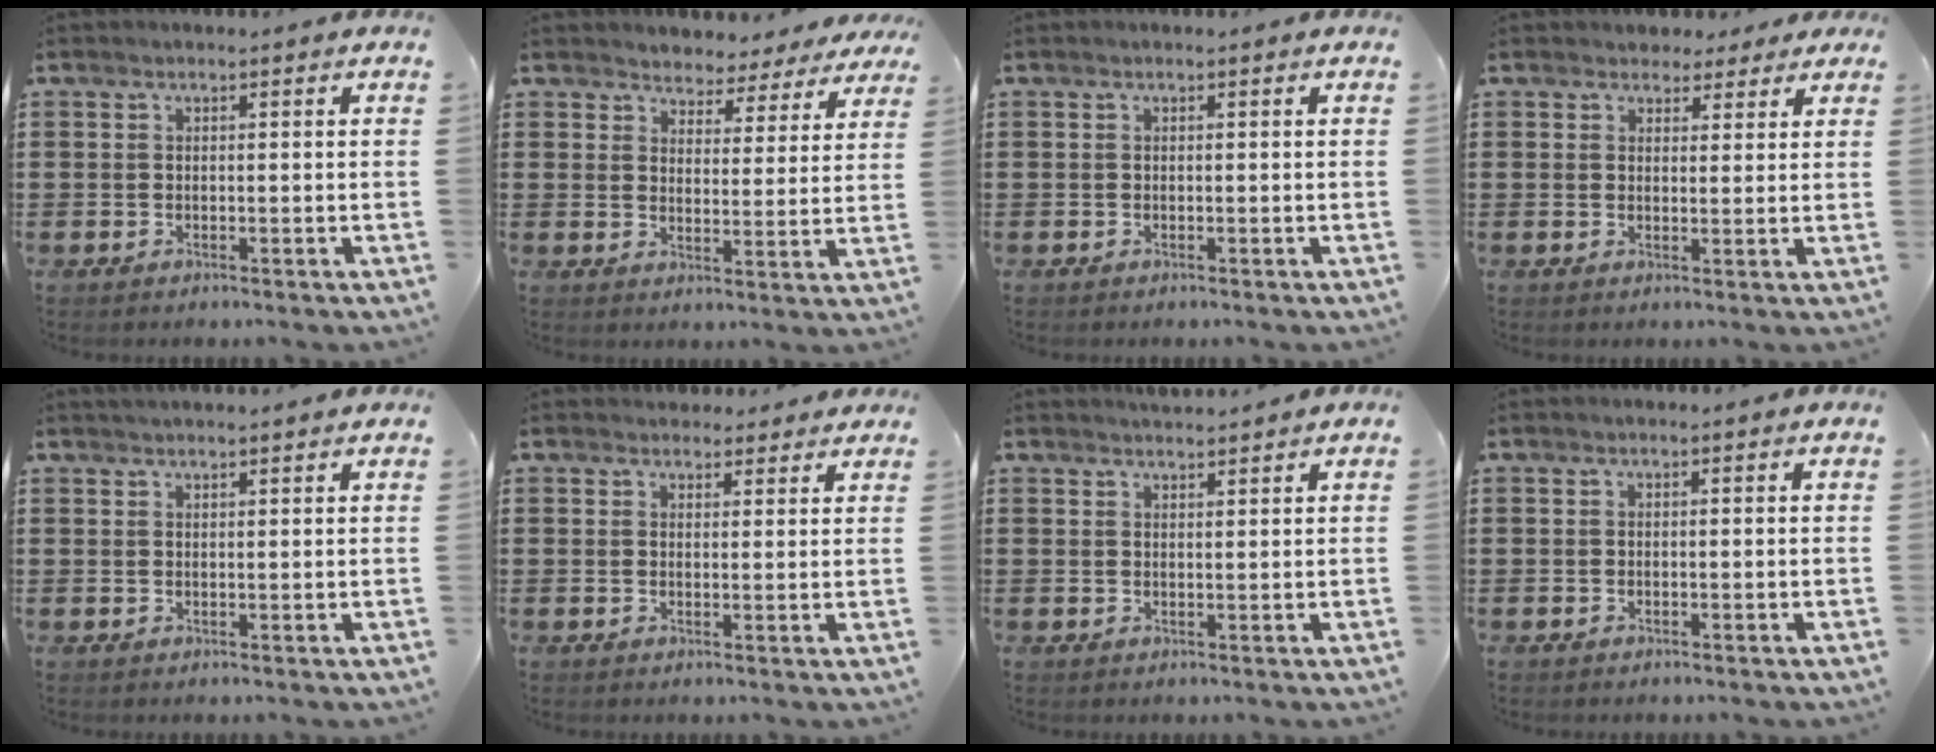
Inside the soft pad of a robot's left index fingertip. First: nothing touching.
{"total": 3.6, "force": [3.5, 1.0, -0.4], "torque": [-0.017, -0.021, 0.058]}
{"total": 0.0}
{"total": 2.9, "force": [2.4, 1.6, 0.3], "torque": [-0.016, 0.006, 0.046]}
{"total": 1.2, "force": [1.2, 0.0, 0.2], "torque": [-0.005, 0.001, 0.022]}
{"total": 2.5, "force": [2.3, 0.9, 0.0], "torque": [0.001, -0.002, 0.044]}
{"total": 1.6, "force": [1.6, 0.1, -0.1], "torque": [-0.002, 0.003, 0.032]}
{"total": 0.0}